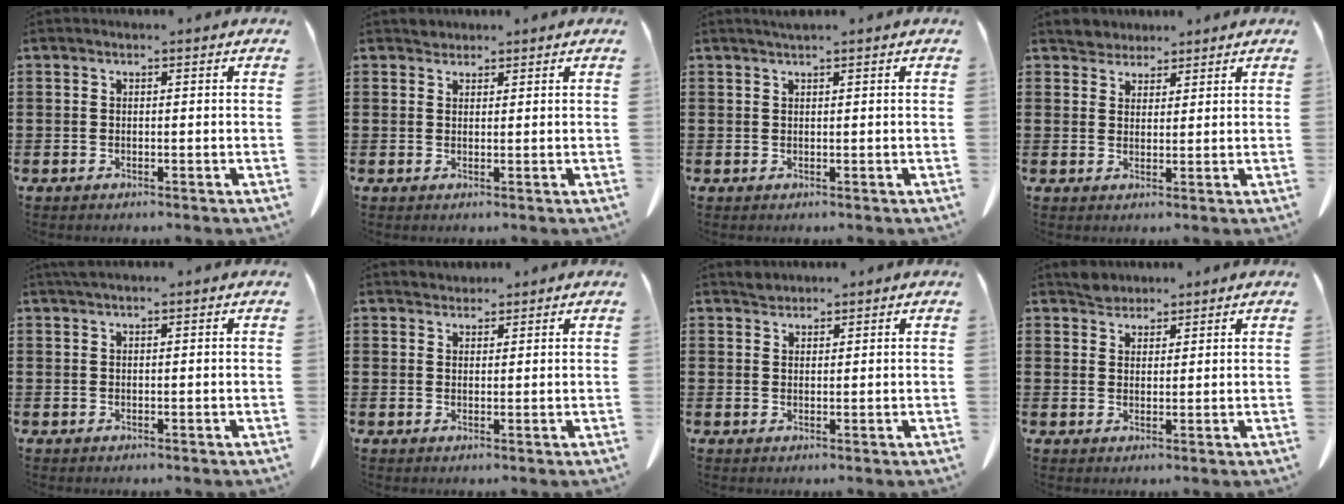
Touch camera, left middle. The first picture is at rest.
{"total": 1.4, "force": [1.3, 0.6, -0.2], "torque": [0.000, 0.003, 0.026]}
{"total": 0.8, "force": [0.7, 0.0, 0.4], "torque": [-0.008, -0.001, 0.014]}
{"total": 3.0, "force": [2.8, 1.1, -0.2], "torque": [-0.007, 0.001, 0.054]}
{"total": 0.9, "force": [0.6, 0.1, 0.6], "torque": [-0.014, 0.000, 0.013]}
{"total": 1.7, "force": [1.6, 0.6, -0.1], "torque": [-0.003, 0.003, 0.033]}
{"total": 1.5, "force": [1.4, 0.5, 0.0], "torque": [-0.003, 0.002, 0.028]}
{"total": 2.6, "force": [2.4, 1.0, 0.1], "torque": [-0.009, 0.006, 0.047]}